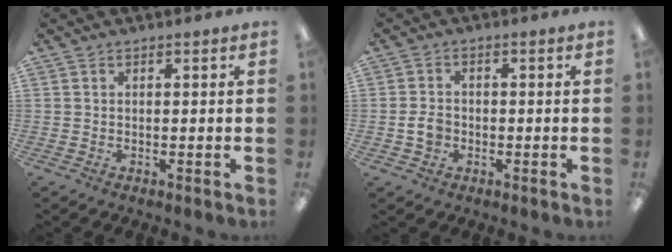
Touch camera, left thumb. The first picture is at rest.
{"total": 4.0, "force": [-0.9, 3.0, 2.5], "torque": [-0.050, 0.006, -0.017]}